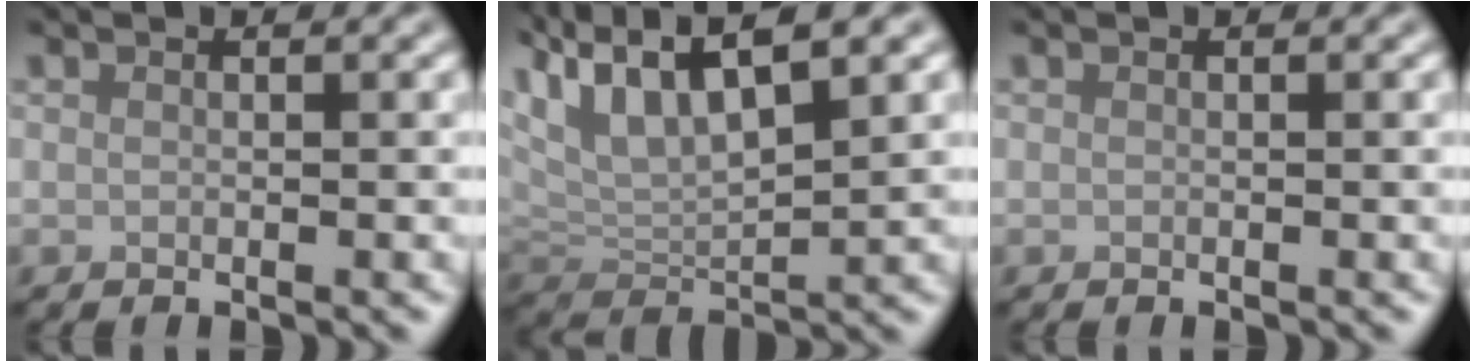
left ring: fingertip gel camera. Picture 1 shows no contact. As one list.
[{"total": 9.1, "force": [5.1, 3.5, 6.7], "torque": [-0.136, 0.016, 0.093]}, {"total": 0.0}]